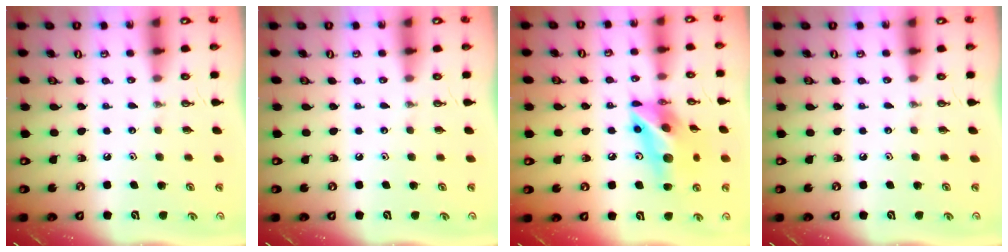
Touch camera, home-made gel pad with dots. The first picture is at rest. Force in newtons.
{"total": 0.0}
{"total": 14.7, "press": 14.4, "slide": 2.9}
{"total": 0.0}